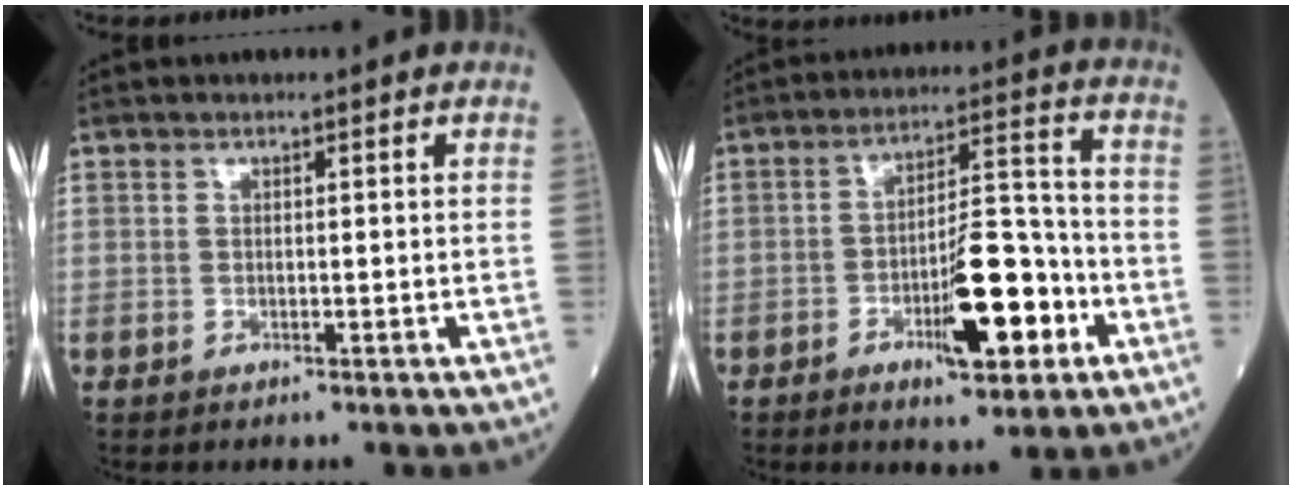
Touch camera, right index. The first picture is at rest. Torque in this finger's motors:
{"motor_torque": [0.45, -0.10, 0.20, 0.05]}